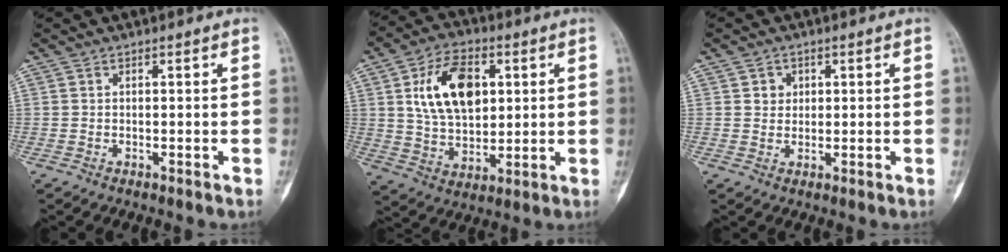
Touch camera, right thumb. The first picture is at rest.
{"total": 15.2, "force": [4.0, 9.5, 11.2], "torque": [-0.166, -0.008, 0.073]}
{"total": 2.6, "force": [0.8, 2.3, 0.8], "torque": [0.003, -0.002, 0.011]}